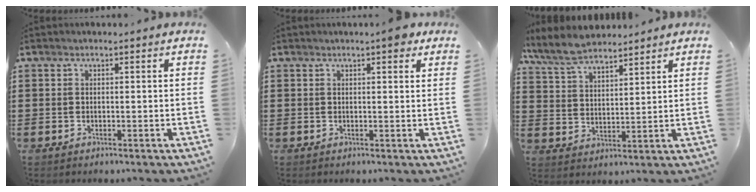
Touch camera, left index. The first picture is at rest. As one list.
[{"total": 2.6, "force": [1.8, 0.5, 1.8], "torque": [-0.022, 0.000, 0.029]}, {"total": 7.5, "force": [6.7, 1.8, 2.9], "torque": [-0.080, -0.011, 0.125]}]